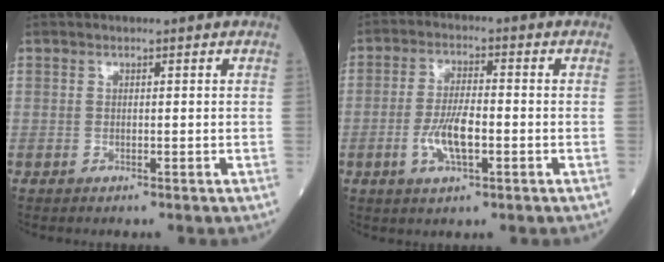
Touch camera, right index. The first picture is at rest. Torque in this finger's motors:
{"motor_torque": [0.30, -0.24, 0.31, 0.06]}